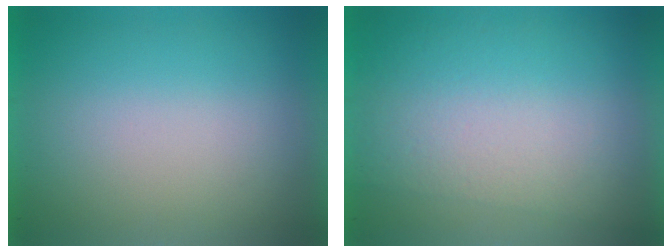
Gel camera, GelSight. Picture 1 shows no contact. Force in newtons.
{"total": 2.8}